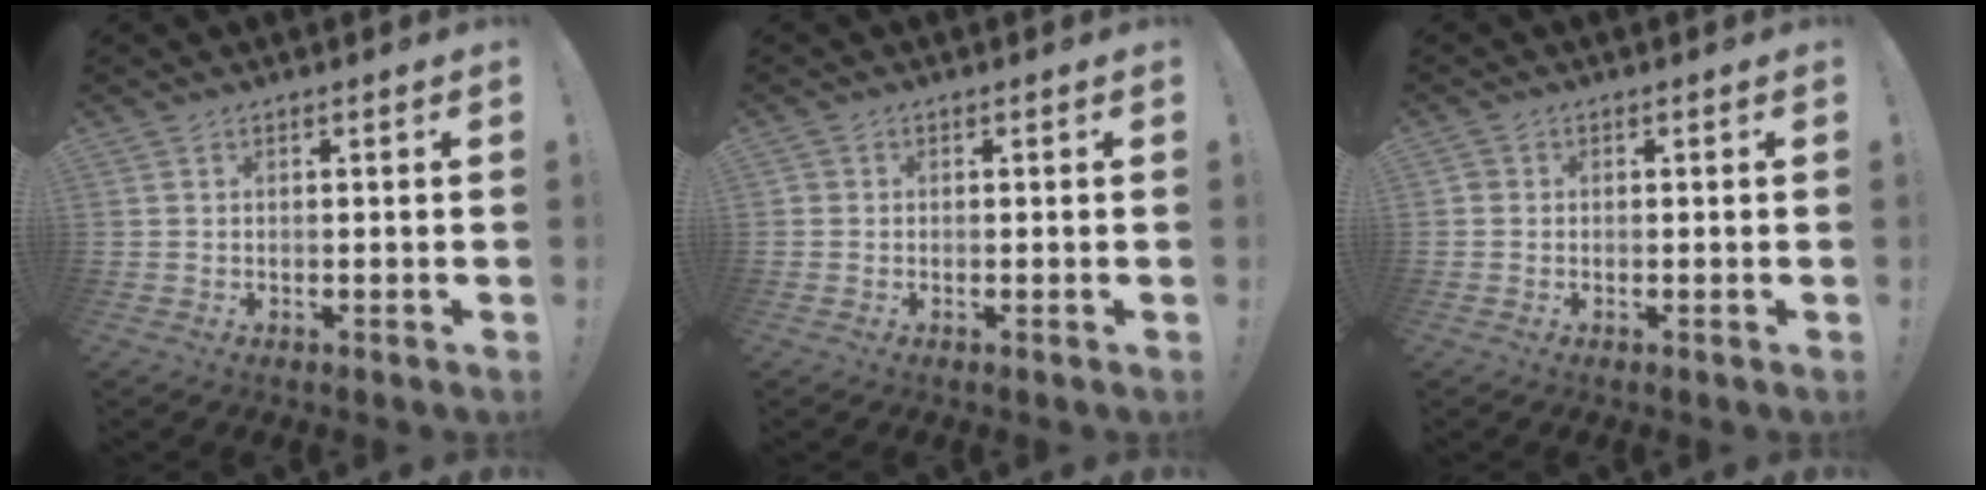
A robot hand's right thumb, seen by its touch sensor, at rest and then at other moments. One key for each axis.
{"total": 0.9, "fx": 0.1, "fy": 0.8, "fz": 0.3, "tx": -0.004, "ty": 0.003, "tz": 0.001}
{"total": 1.1, "fx": 0.0, "fy": 1.0, "fz": 0.4, "tx": -0.006, "ty": 0.003, "tz": 0.000}